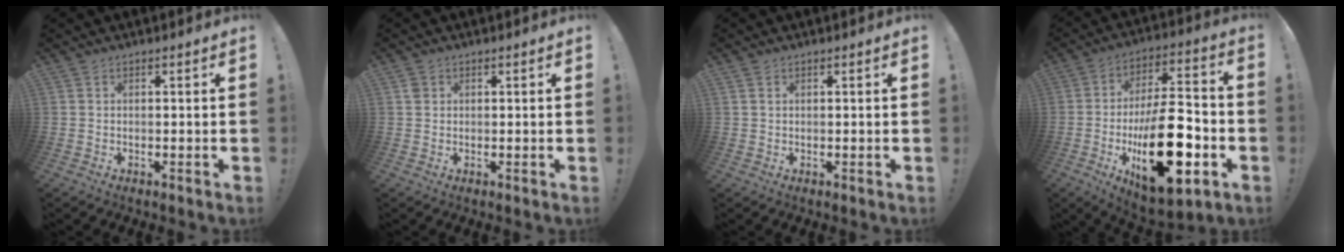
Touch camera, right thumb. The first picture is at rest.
{"total": 1.6, "force": [0.7, 1.3, 0.6], "torque": [-0.003, 0.000, 0.012]}
{"total": 0.9, "force": [0.5, 0.6, 0.4], "torque": [-0.014, 0.004, 0.011]}
{"total": 27.3, "force": [-7.5, 13.1, 22.8], "torque": [-0.376, 0.046, -0.102]}